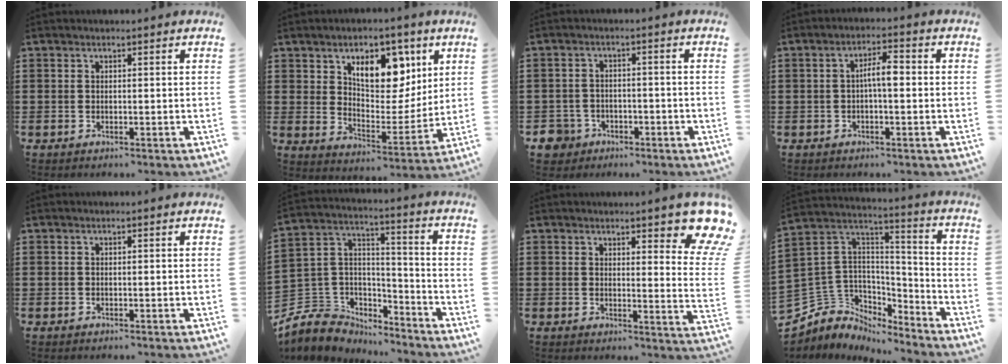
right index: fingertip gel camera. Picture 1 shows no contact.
{"total": 10.4, "force": [5.7, 5.8, 6.4], "torque": [-0.104, -0.017, 0.095]}
{"total": 3.1, "force": [-2.4, 1.9, 0.4], "torque": [-0.020, 0.002, -0.052]}
{"total": 3.7, "force": [-0.2, 0.9, 3.6], "torque": [-0.066, 0.010, -0.008]}
{"total": 0.0}
{"total": 6.9, "force": [-5.0, 4.6, 0.5], "torque": [-0.050, -0.003, -0.100]}
{"total": 6.7, "force": [5.2, 1.3, 3.9], "torque": [-0.065, -0.026, 0.088]}
{"total": 6.7, "force": [-3.6, 5.6, 0.1], "torque": [-0.045, -0.014, -0.072]}